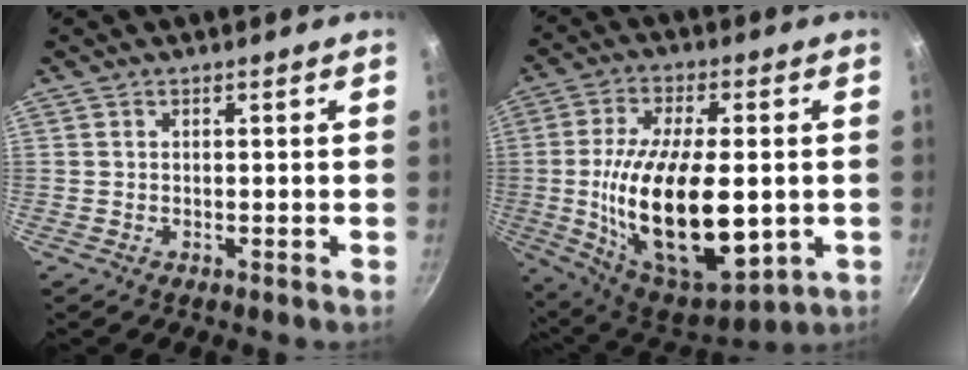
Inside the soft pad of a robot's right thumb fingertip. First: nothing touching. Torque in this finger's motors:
{"motor_torque": [-0.37, 1.91, 2.32, -0.46, 0.21]}